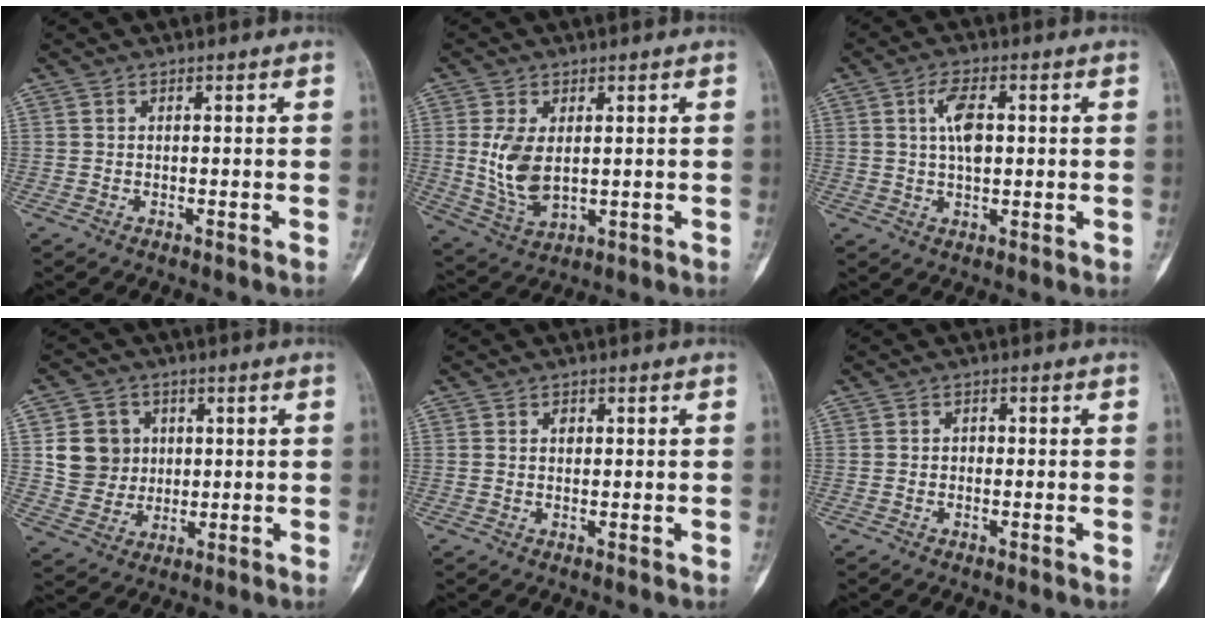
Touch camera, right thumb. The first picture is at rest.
{"total": 8.5, "force": [0.8, 4.8, 7.0], "torque": [-0.138, -0.012, 0.032]}
{"total": 6.2, "force": [1.2, 3.1, 5.2], "torque": [-0.091, 0.005, 0.018]}
{"total": 9.1, "force": [1.6, 8.4, 3.1], "torque": [-0.021, -0.003, 0.034]}
{"total": 1.4, "force": [0.3, 1.1, 0.8], "torque": [-0.004, 0.003, 0.004]}
{"total": 0.9, "force": [-0.2, 0.7, 0.4], "torque": [0.004, 0.002, -0.007]}